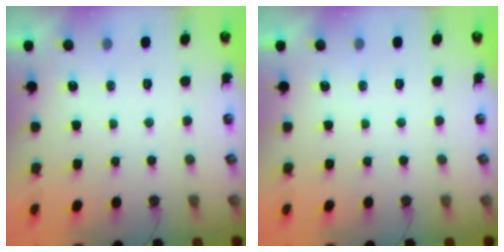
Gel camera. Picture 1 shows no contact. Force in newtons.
{"total": 0.0}